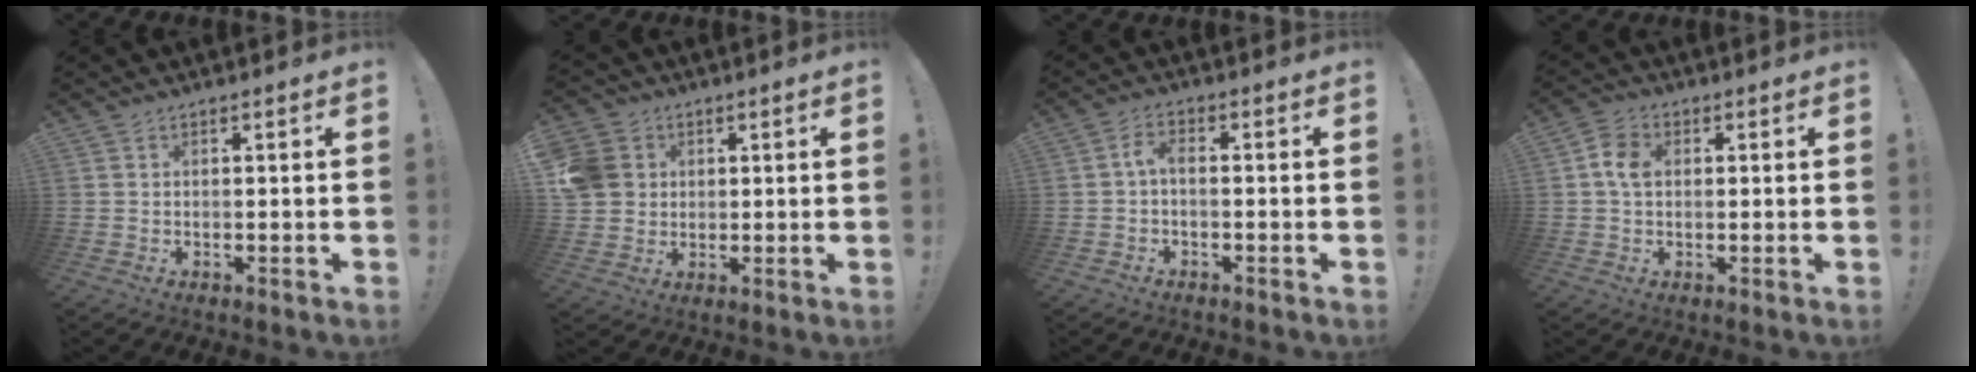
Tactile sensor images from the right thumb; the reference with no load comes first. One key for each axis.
{"total": 9.6, "fx": 1.9, "fy": 8.7, "fz": 3.7, "tx": -0.073, "ty": 0.007, "tz": 0.045}
{"total": 3.9, "fx": -0.7, "fy": 1.5, "fz": 3.5, "tx": -0.072, "ty": 0.008, "tz": -0.014}
{"total": 6.1, "fx": 0.6, "fy": 4.4, "fz": 4.1, "tx": -0.064, "ty": 0.013, "tz": 0.012}